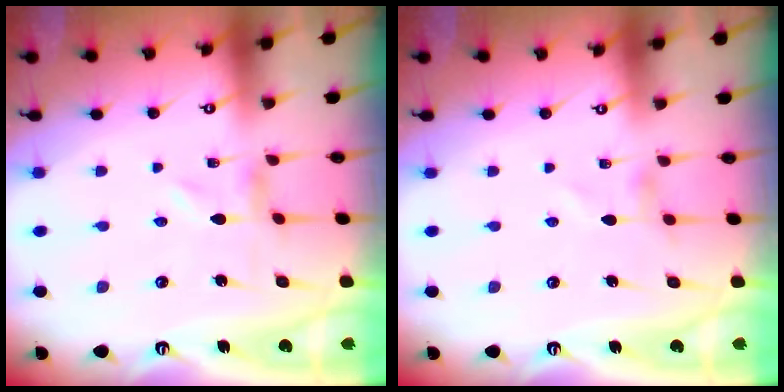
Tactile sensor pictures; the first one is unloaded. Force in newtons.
{"total": 0.8, "press": 0.7, "slide": 0.2}